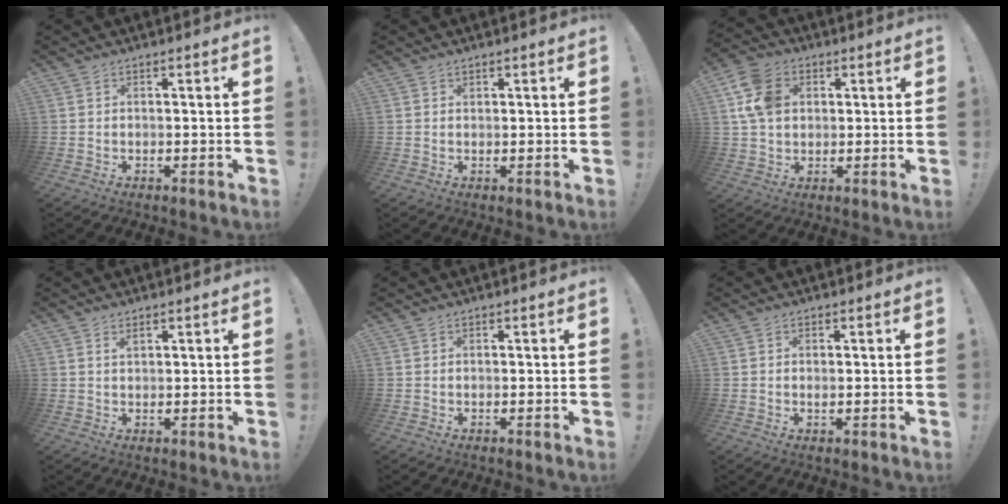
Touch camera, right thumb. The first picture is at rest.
{"total": 0.5, "force": [0.5, 0.1, 0.1], "torque": [0.002, -0.003, 0.009]}
{"total": 11.3, "force": [2.6, 8.6, 6.9], "torque": [-0.135, 0.007, 0.054]}
{"total": 1.2, "force": [0.8, 0.4, 0.8], "torque": [-0.007, -0.005, 0.013]}
{"total": 0.0}
{"total": 0.5, "force": [0.1, 0.4, 0.2], "torque": [0.004, -0.002, 0.000]}